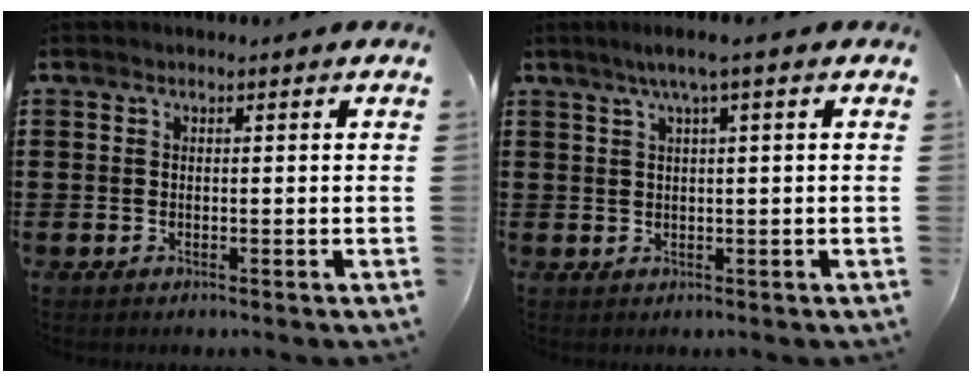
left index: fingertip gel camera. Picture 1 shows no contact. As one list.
[{"total": 2.6, "force": [1.0, -0.2, 2.3], "torque": [-0.044, -0.002, 0.017]}]